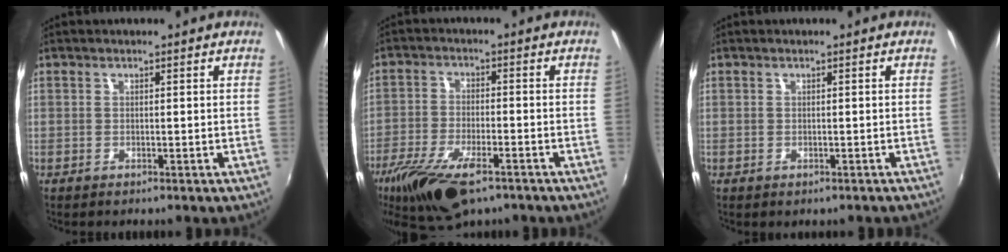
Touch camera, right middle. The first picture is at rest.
{"total": 14.3, "force": [-9.2, 5.3, 9.6], "torque": [-0.212, -0.043, -0.167]}
{"total": 0.8, "force": [-0.6, 0.3, 0.5], "torque": [-0.008, 0.000, -0.005]}